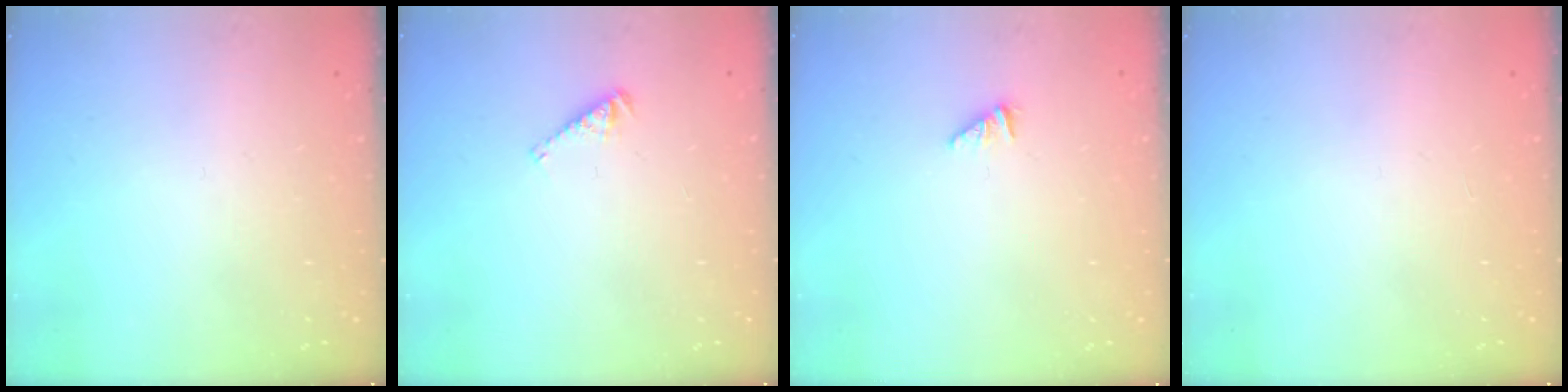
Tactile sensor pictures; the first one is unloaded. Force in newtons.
{"total": 4.0, "press": 4.0, "slide": 0.2}
{"total": 0.8, "press": 0.8, "slide": 0.2}
{"total": 0.0}